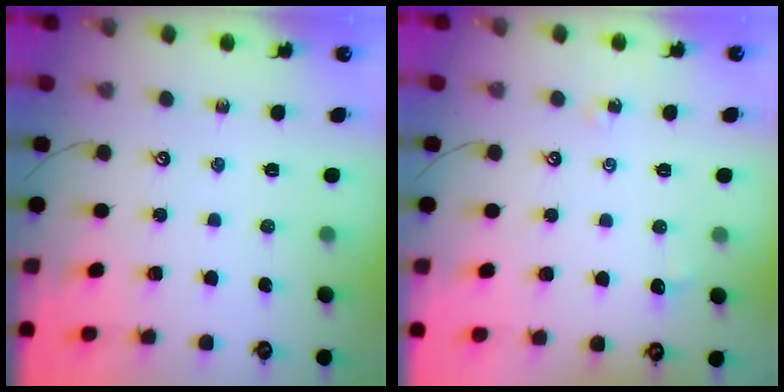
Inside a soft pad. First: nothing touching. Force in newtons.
{"total": 2.0, "press": 1.9, "slide": 0.5}